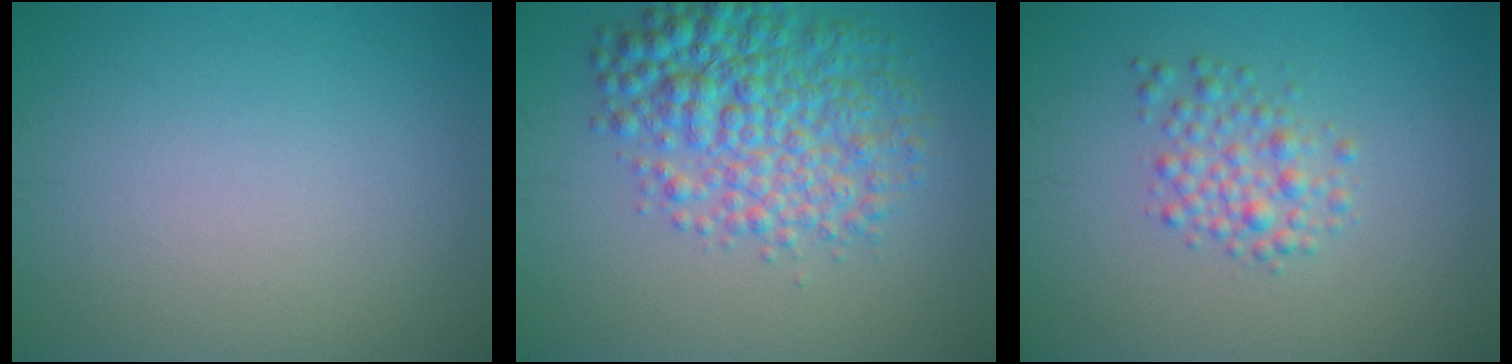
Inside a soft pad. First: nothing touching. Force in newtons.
{"total": 6.9, "press": 6.9, "slide": 0.1}
{"total": 2.6, "press": 2.6, "slide": 0.1}